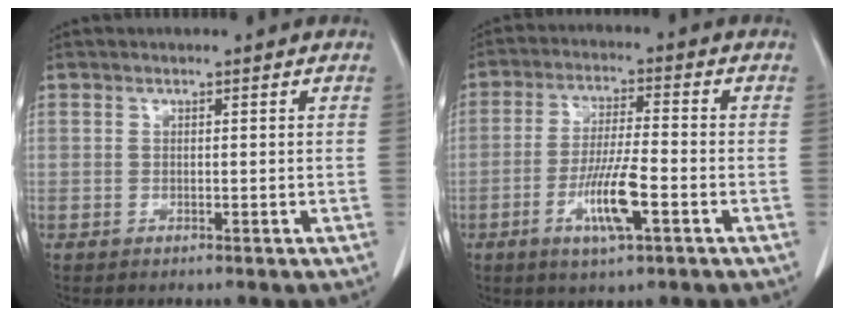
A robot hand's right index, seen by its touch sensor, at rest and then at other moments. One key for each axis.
{"total": 8.7, "fx": -3.4, "fy": 0.9, "fz": 7.9, "tx": -0.153, "ty": -0.009, "tz": -0.061}